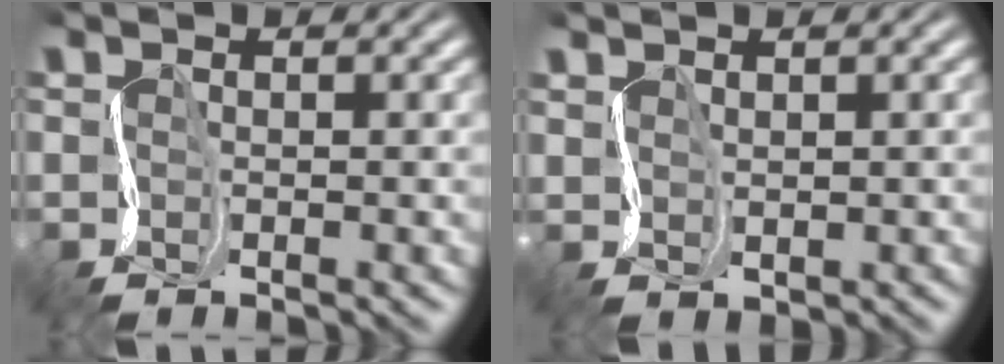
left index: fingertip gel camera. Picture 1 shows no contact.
{"total": 1.3, "force": [1.1, 0.3, -0.5], "torque": [0.007, 0.004, 0.025]}